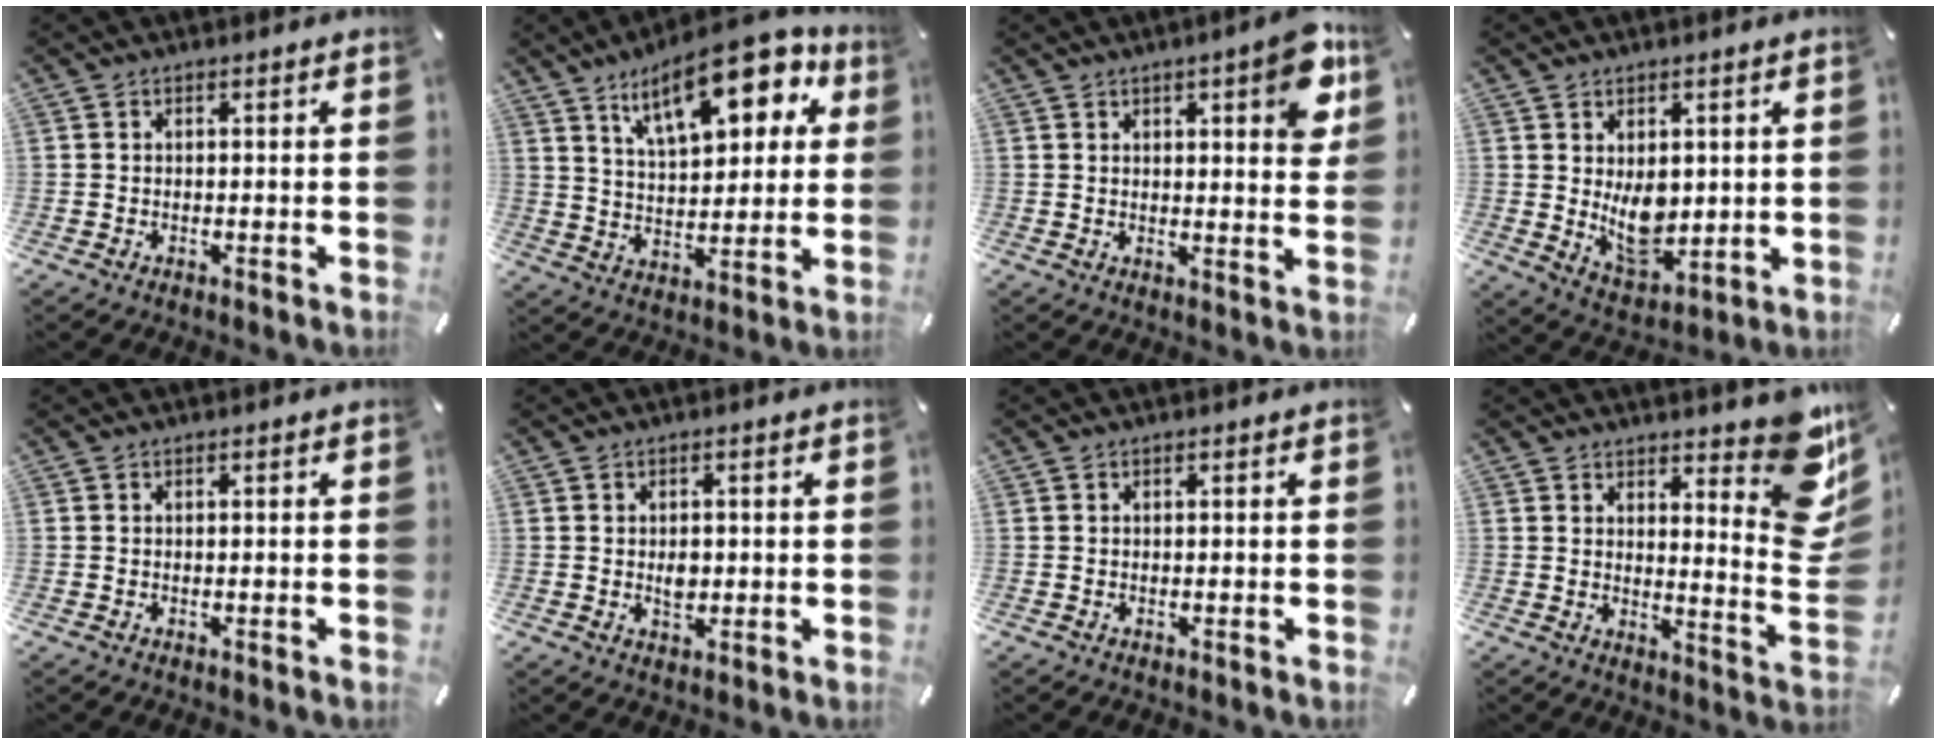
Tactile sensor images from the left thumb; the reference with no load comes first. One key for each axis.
{"total": 18.8, "fx": 10.1, "fy": 8.4, "fz": 13.5, "tx": -0.204, "ty": -0.034, "tz": 0.164}
{"total": 9.8, "fx": 4.7, "fy": 3.5, "fz": 7.9, "tx": -0.097, "ty": -0.021, "tz": 0.073}
{"total": 9.9, "fx": 1.3, "fy": 7.0, "fz": 7.0, "tx": -0.087, "ty": -0.019, "tz": 0.026}
{"total": 0.0}
{"total": 2.1, "fx": -0.1, "fy": 1.5, "fz": 1.4, "tx": -0.021, "ty": 0.000, "tz": -0.003}
{"total": 0.0}
{"total": 16.5, "fx": 9.6, "fy": 6.6, "fz": 11.6, "tx": -0.122, "ty": -0.089, "tz": 0.165}